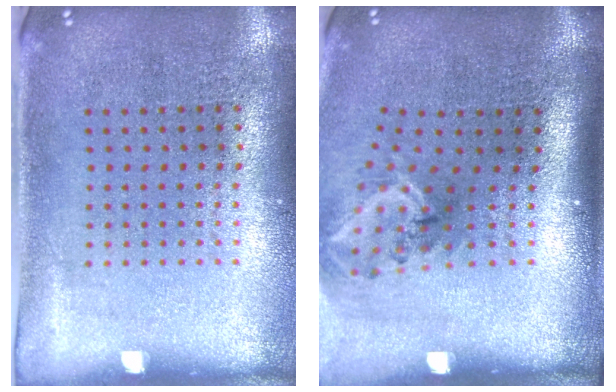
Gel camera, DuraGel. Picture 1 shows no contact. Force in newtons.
{"total": 2.1, "press": 1.3, "slide": 1.6}